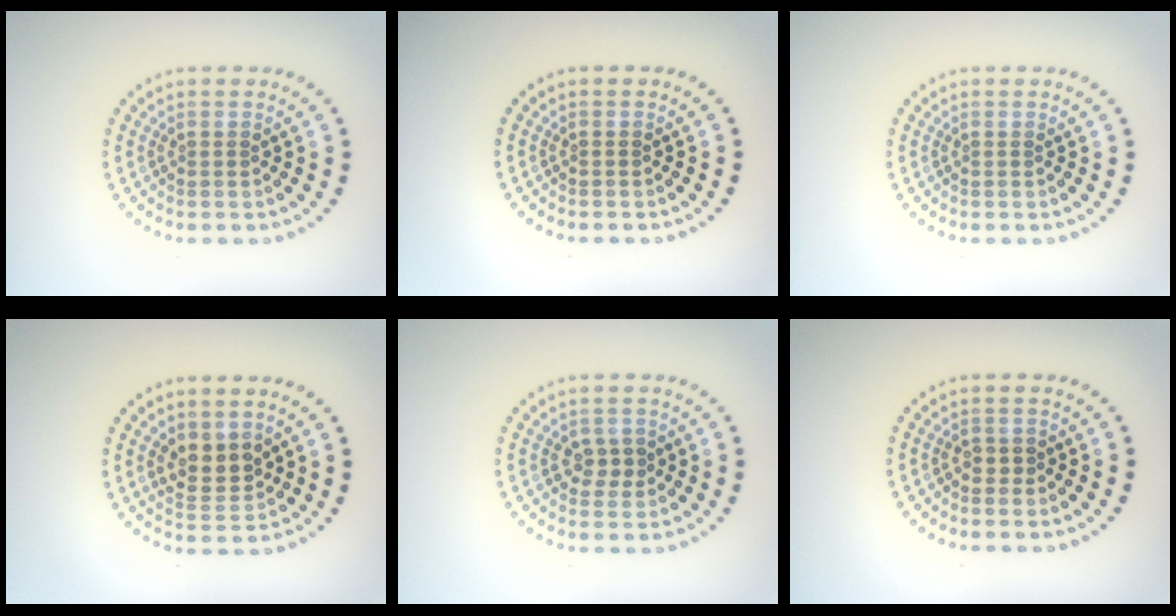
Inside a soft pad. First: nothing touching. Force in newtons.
{"total": 0.0}
{"total": 0.0}
{"total": 2.9, "press": 2.7, "slide": 1.1}
{"total": 2.1, "press": 2.1, "slide": 0.5}
{"total": 0.6, "press": 0.5, "slide": 0.3}